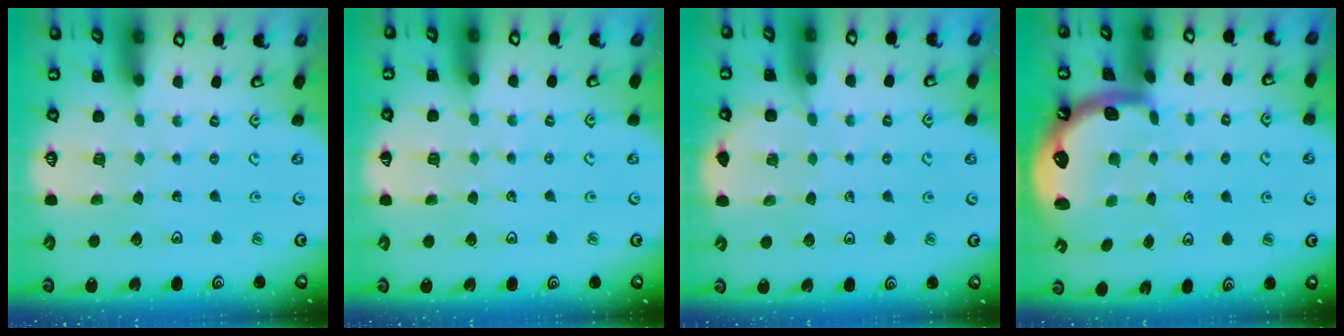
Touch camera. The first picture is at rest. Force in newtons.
{"total": 1.3, "press": 1.3, "slide": 0.2}
{"total": 3.4, "press": 3.4, "slide": 0.4}
{"total": 1.4, "press": 1.3, "slide": 0.6}